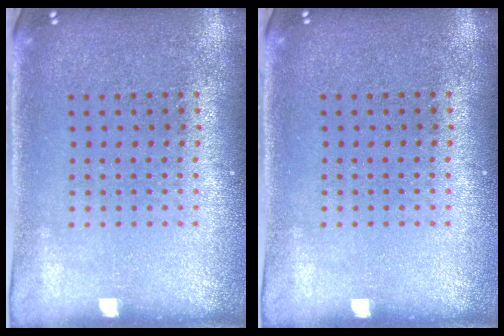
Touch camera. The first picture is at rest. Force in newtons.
{"total": 0.0}